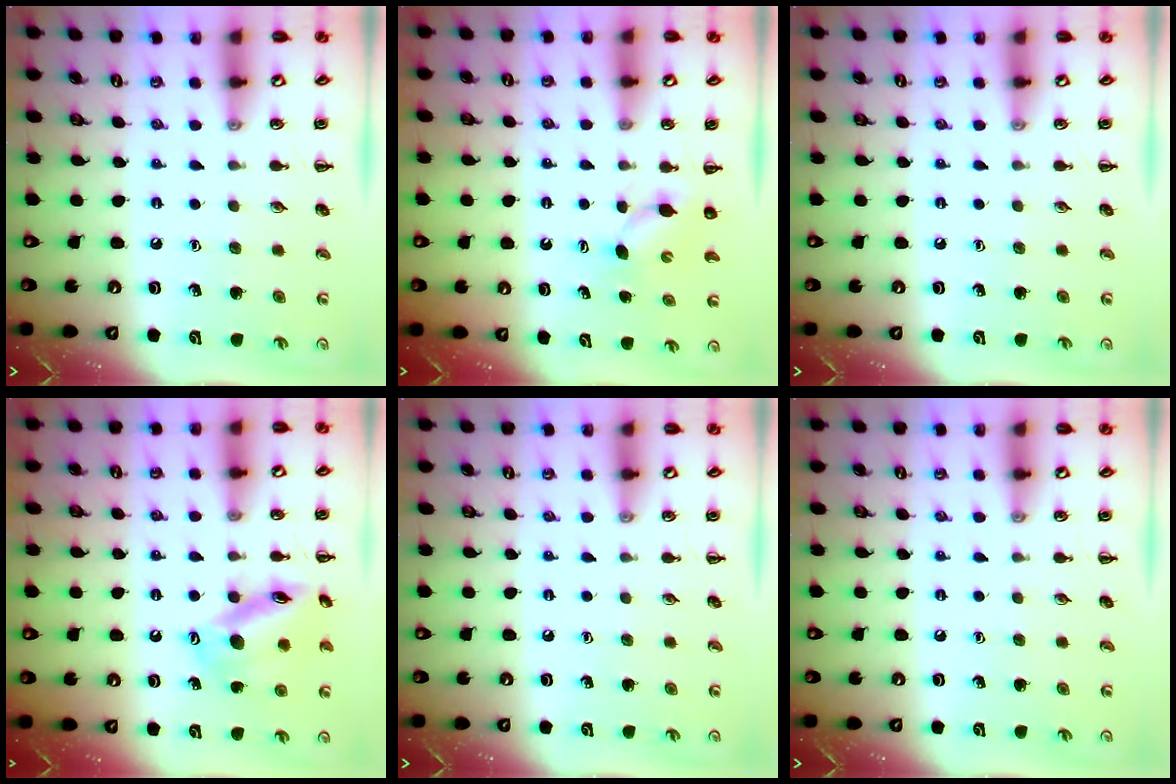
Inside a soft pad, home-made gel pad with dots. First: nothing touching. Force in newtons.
{"total": 3.6, "press": 3.5, "slide": 0.5}
{"total": 0.0}
{"total": 15.5, "press": 15.3, "slide": 2.0}
{"total": 0.0}
{"total": 0.0}